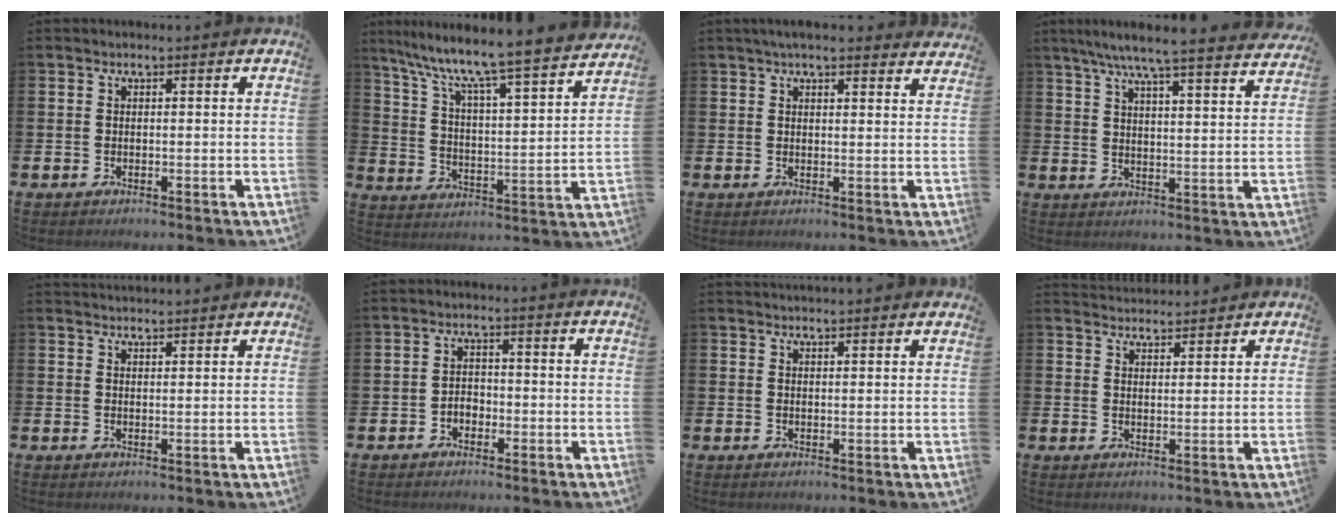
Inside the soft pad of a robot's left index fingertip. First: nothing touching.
{"total": 8.8, "force": [8.0, 0.2, 3.8], "torque": [-0.098, -0.071, 0.128]}
{"total": 3.7, "force": [3.4, 0.5, 1.3], "torque": [-0.025, -0.010, 0.061]}
{"total": 7.2, "force": [6.6, 0.0, 2.8], "torque": [-0.059, -0.044, 0.112]}
{"total": 2.3, "force": [2.3, 0.2, 0.0], "torque": [0.011, -0.015, 0.040]}
{"total": 2.1, "force": [-1.4, 1.4, 0.6], "torque": [-0.009, 0.005, -0.032]}
{"total": 2.2, "force": [2.2, -0.1, -0.1], "torque": [0.012, -0.015, 0.037]}
{"total": 3.3, "force": [3.3, 0.5, -0.3], "torque": [0.006, -0.018, 0.059]}